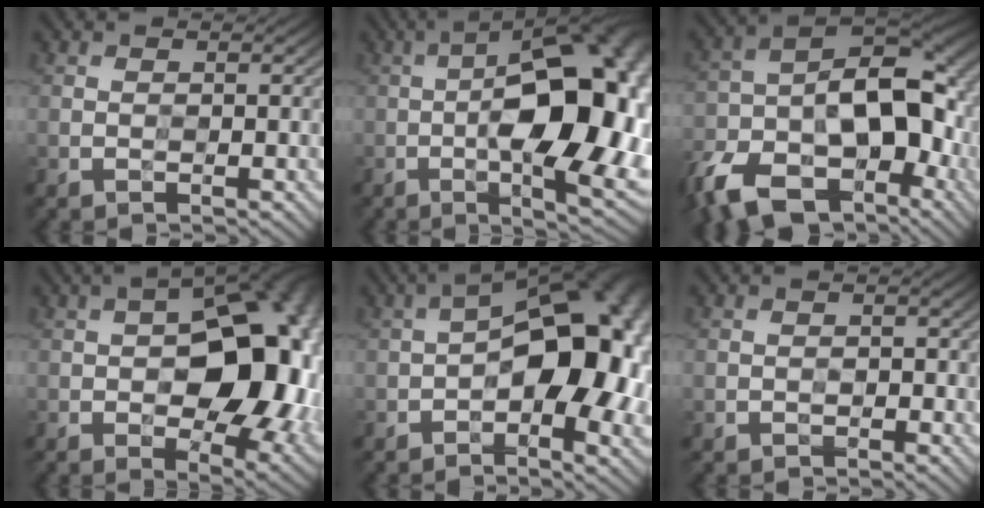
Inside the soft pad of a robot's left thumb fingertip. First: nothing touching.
{"total": 20.2, "force": [-1.8, 8.6, 18.2], "torque": [-0.235, 0.019, -0.034]}
{"total": 18.6, "force": [-8.0, 10.3, 13.2], "torque": [-0.238, -0.032, -0.141]}
{"total": 17.8, "force": [-0.7, 10.1, 14.7], "torque": [-0.162, 0.010, -0.012]}
{"total": 18.1, "force": [-1.3, 9.4, 15.4], "torque": [-0.194, 0.017, -0.035]}
{"total": 1.0, "force": [-0.7, 0.7, 0.3], "torque": [-0.004, 0.001, -0.015]}